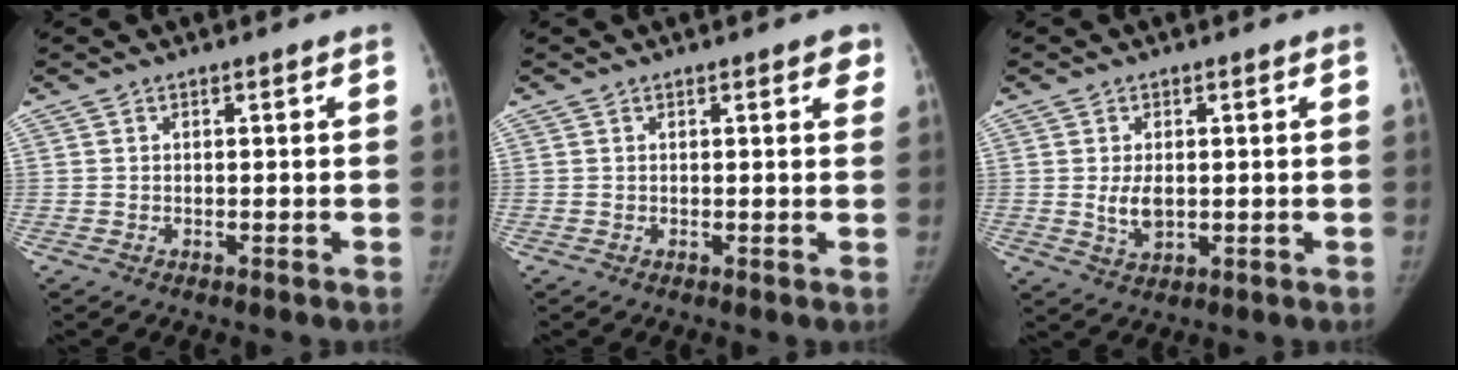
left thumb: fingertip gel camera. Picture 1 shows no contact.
{"total": 2.4, "force": [1.3, 1.0, 1.7], "torque": [-0.004, -0.002, 0.010]}
{"total": 4.3, "force": [0.1, 2.5, 3.5], "torque": [-0.060, -0.009, 0.006]}